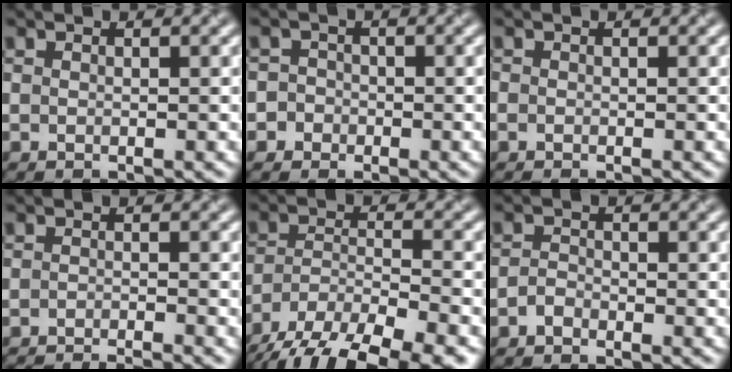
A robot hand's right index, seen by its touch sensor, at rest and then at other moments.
{"total": 2.8, "force": [-1.2, 2.5, 0.0], "torque": [0.033, 0.007, -0.032]}
{"total": 0.6, "force": [-0.5, 0.3, 0.1], "torque": [0.000, -0.002, -0.011]}
{"total": 3.5, "force": [-3.1, 0.3, 1.7], "torque": [-0.025, -0.005, -0.052]}
{"total": 12.4, "force": [-10.0, 4.3, 5.9], "torque": [-0.096, -0.024, -0.148]}
{"total": 1.1, "force": [-0.9, 0.5, 0.4], "torque": [-0.008, 0.003, -0.021]}